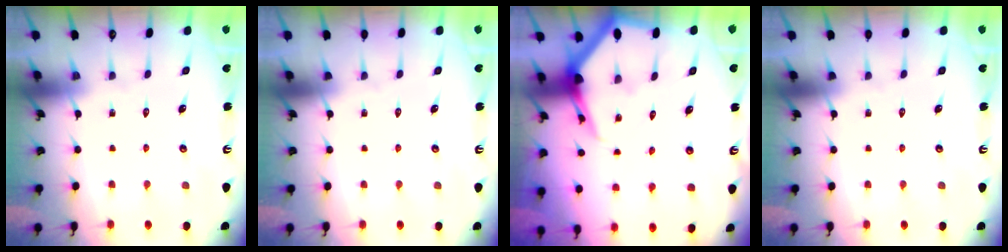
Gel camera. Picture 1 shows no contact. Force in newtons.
{"total": 0.0}
{"total": 5.0, "press": 5.0, "slide": 0.6}
{"total": 0.0}